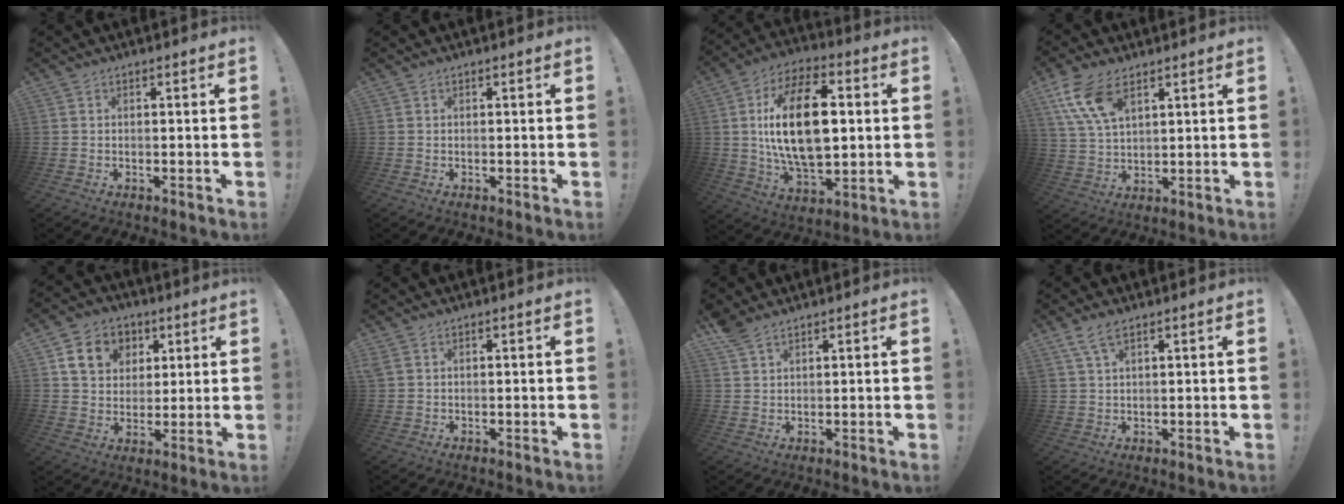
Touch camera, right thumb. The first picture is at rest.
{"total": 0.0}
{"total": 23.3, "force": [2.3, 12.1, 19.7], "torque": [-0.353, -0.002, 0.032]}
{"total": 11.7, "force": [6.5, 6.0, 7.7], "torque": [-0.150, -0.016, 0.126]}
{"total": 12.4, "force": [5.2, 10.0, 5.2], "torque": [-0.071, -0.017, 0.104]}
{"total": 1.4, "force": [0.6, 1.0, 0.9], "torque": [-0.019, 0.005, 0.012]}
{"total": 3.9, "force": [3.1, 1.6, 1.8], "torque": [-0.039, -0.013, 0.061]}
{"total": 5.3, "force": [3.5, 1.7, 3.7], "torque": [-0.075, -0.005, 0.066]}